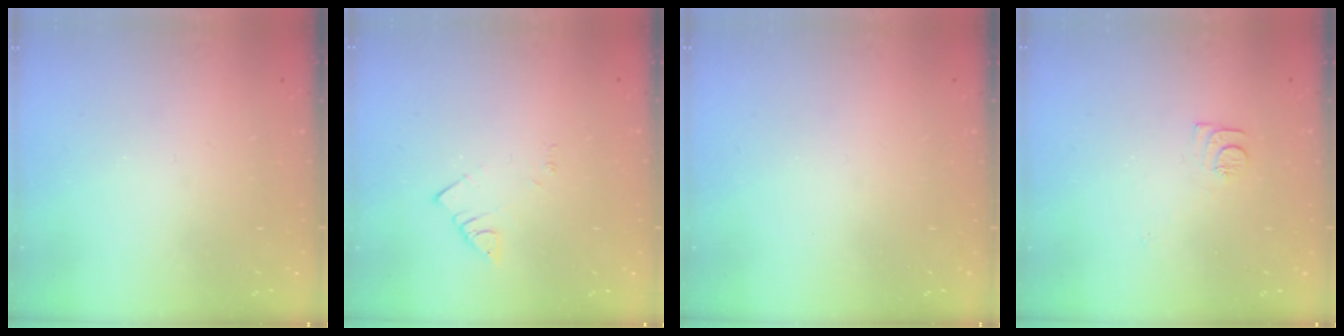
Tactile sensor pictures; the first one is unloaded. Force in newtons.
{"total": 1.7, "press": 1.6, "slide": 0.3}
{"total": 0.0}
{"total": 7.5, "press": 7.4, "slide": 0.8}